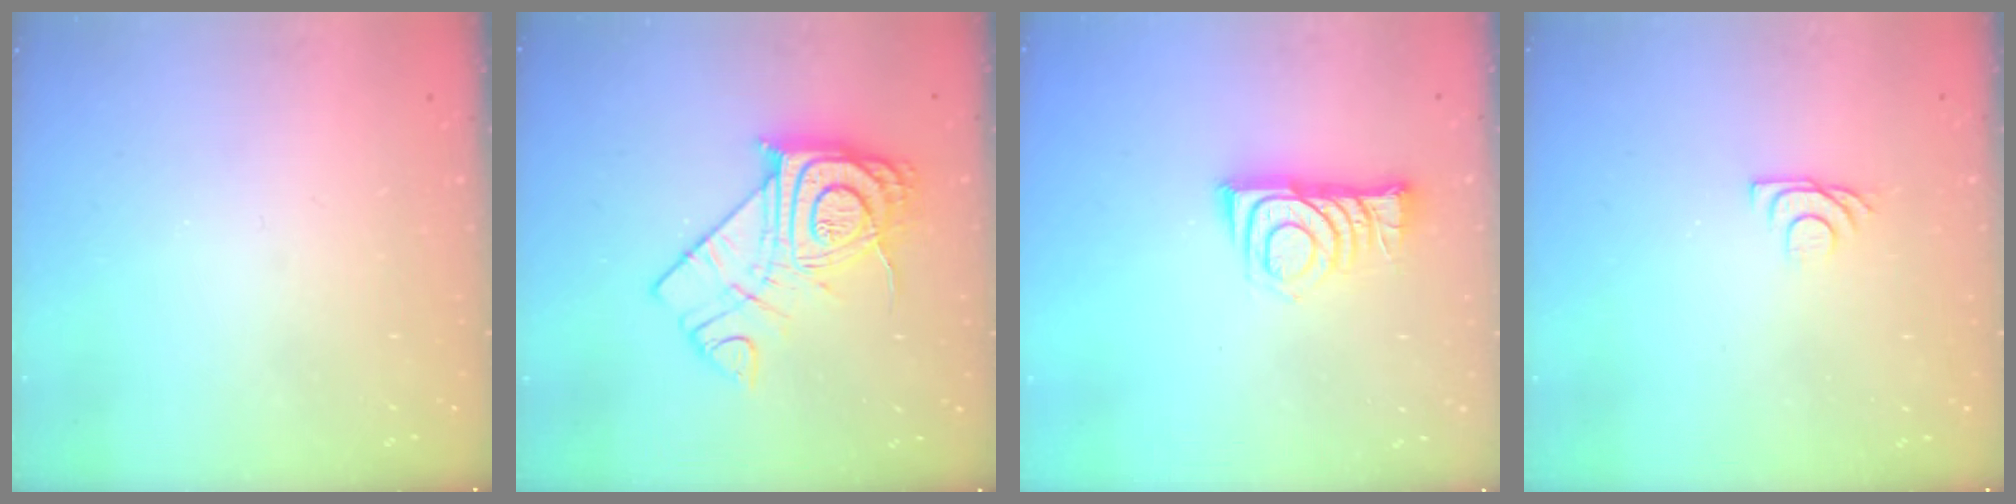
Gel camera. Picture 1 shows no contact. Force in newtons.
{"total": 19.5, "press": 19.4, "slide": 1.6}
{"total": 8.9, "press": 8.8, "slide": 0.9}
{"total": 5.3, "press": 5.3, "slide": 0.6}